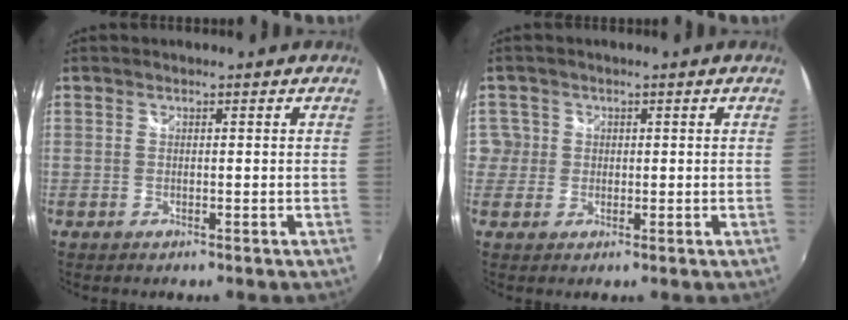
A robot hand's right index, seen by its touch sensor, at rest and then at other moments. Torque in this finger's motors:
{"motor_torque": [-0.06, 0.00, 0.01, 0.00]}